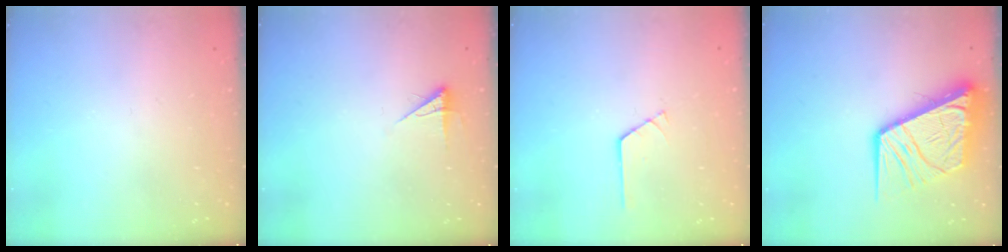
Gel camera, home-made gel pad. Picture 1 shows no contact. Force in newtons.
{"total": 4.0, "press": 3.9, "slide": 0.8}
{"total": 0.7, "press": 0.6, "slide": 0.1}
{"total": 16.5, "press": 16.3, "slide": 2.0}